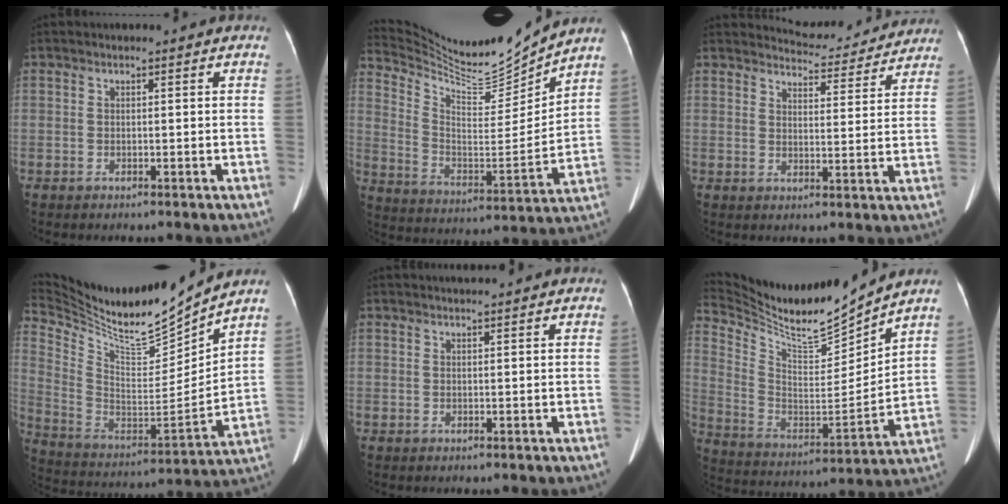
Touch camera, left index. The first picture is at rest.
{"total": 16.1, "force": [15.6, -0.4, 3.9], "torque": [-0.088, -0.040, 0.268]}
{"total": 9.4, "force": [9.3, 1.4, 0.4], "torque": [0.000, -0.003, 0.109]}
{"total": 21.4, "force": [19.6, 1.0, 8.4], "torque": [-0.175, -0.045, 0.343]}
{"total": 2.8, "force": [2.6, -0.3, 1.0], "torque": [-0.013, 0.018, 0.038]}
{"total": 17.3, "force": [16.3, -0.2, 5.7], "torque": [-0.127, -0.029, 0.293]}